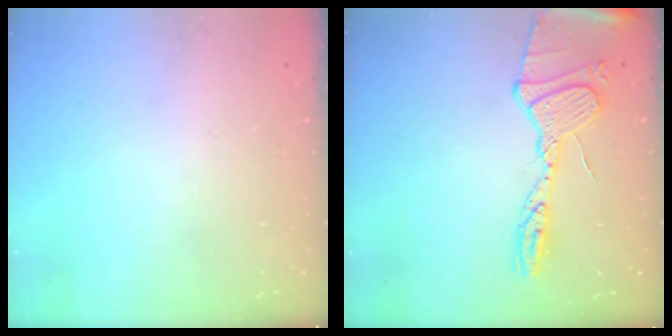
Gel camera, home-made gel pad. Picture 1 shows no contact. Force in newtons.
{"total": 14.4, "press": 14.3, "slide": 1.2}